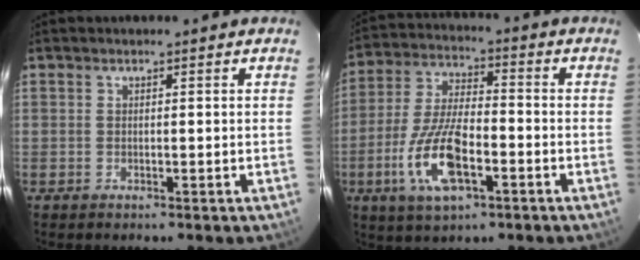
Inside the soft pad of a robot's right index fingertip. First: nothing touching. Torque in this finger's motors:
{"motor_torque": [1.78, -0.36, 1.05, 0.15]}